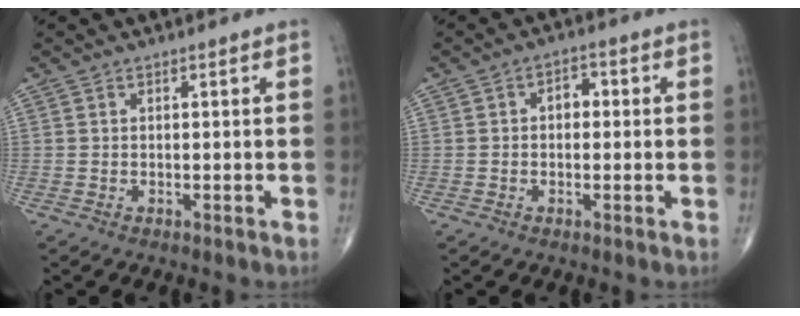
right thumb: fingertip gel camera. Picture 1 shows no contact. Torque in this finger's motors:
{"motor_torque": [-0.11, -0.08, -0.11, 0.20, 0.07]}